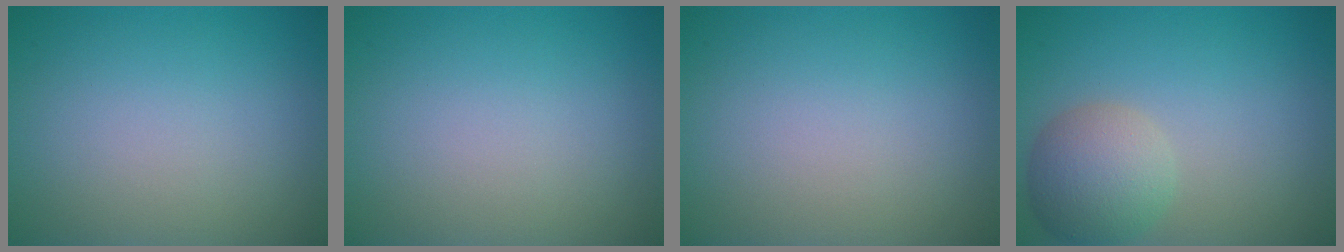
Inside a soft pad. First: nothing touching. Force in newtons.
{"total": 0.0}
{"total": 0.0}
{"total": 4.5, "press": 4.5, "slide": 0.1}